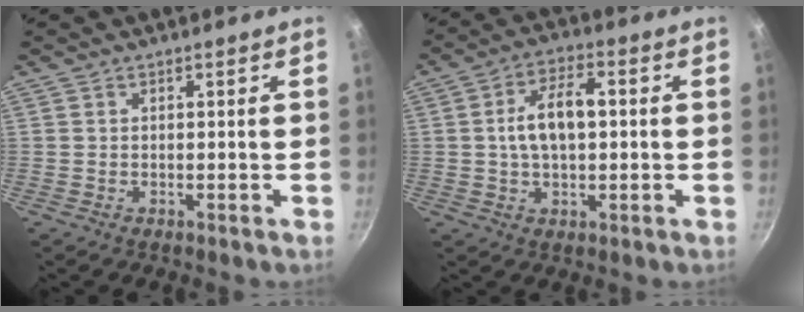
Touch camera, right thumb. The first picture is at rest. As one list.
[{"total": 9.5, "force": [0.7, 4.9, 8.1], "torque": [-0.141, 0.017, 0.011]}]